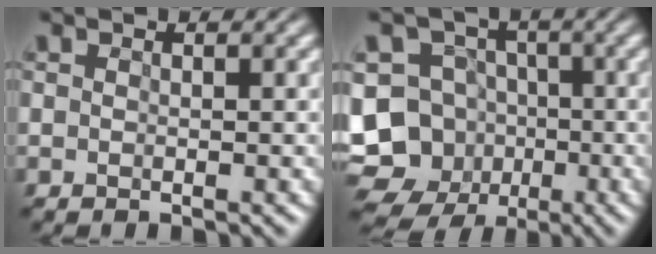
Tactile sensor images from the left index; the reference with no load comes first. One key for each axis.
{"total": 10.4, "fx": -3.7, "fy": 9.2, "fz": 3.3, "tx": -0.086, "ty": -0.008, "tz": -0.061}